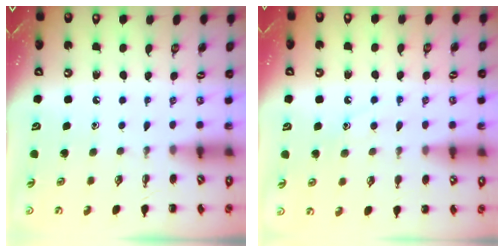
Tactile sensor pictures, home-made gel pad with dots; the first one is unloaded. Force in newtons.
{"total": 9.2, "press": 9.1, "slide": 1.2}